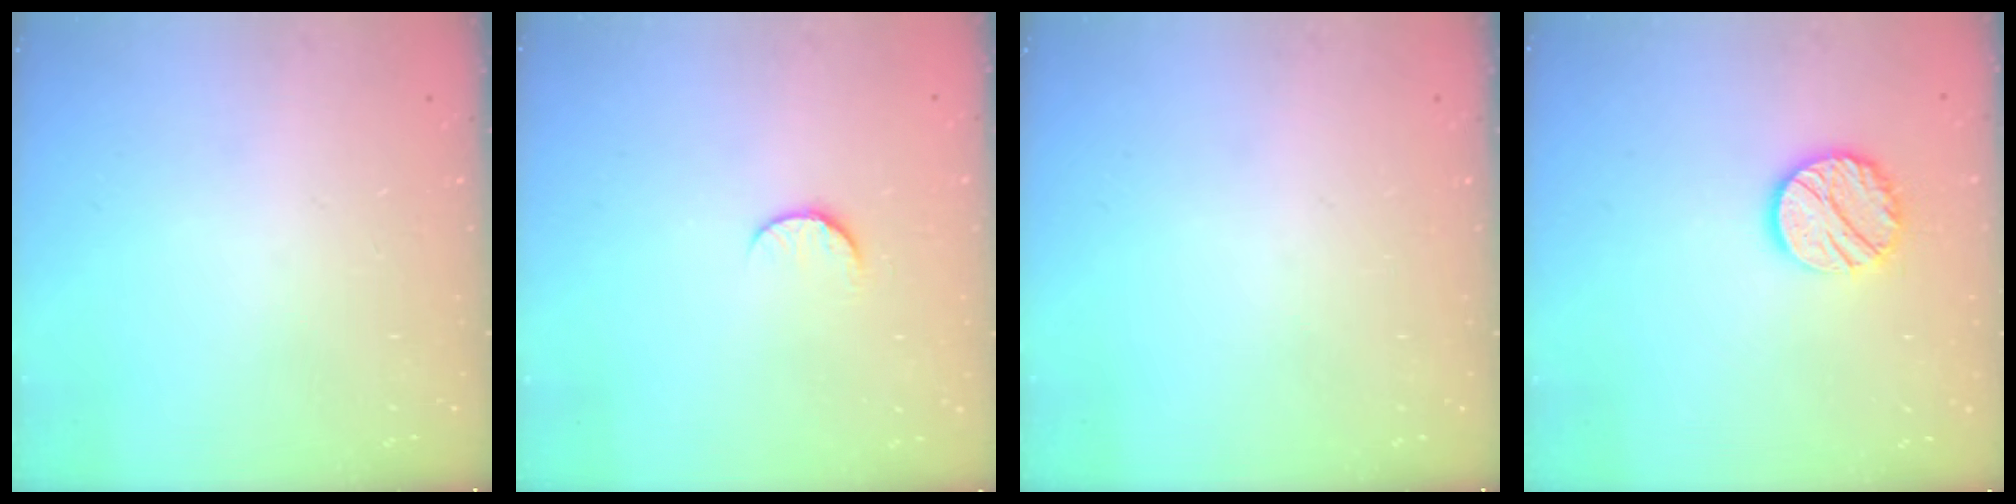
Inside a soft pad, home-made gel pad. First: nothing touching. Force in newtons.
{"total": 5.1, "press": 5.1, "slide": 0.5}
{"total": 0.0}
{"total": 12.3, "press": 12.3, "slide": 0.4}